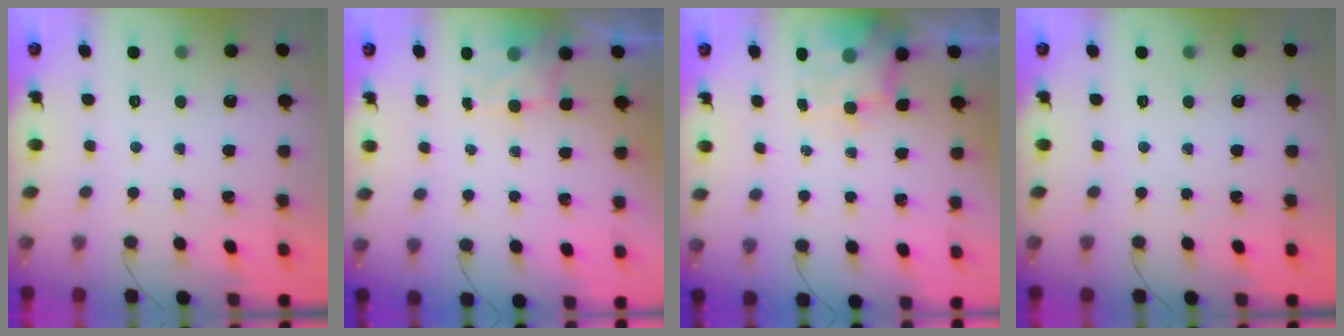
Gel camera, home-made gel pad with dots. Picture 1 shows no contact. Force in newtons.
{"total": 4.0, "press": 3.8, "slide": 1.0}
{"total": 5.1, "press": 5.0, "slide": 0.7}
{"total": 0.0}